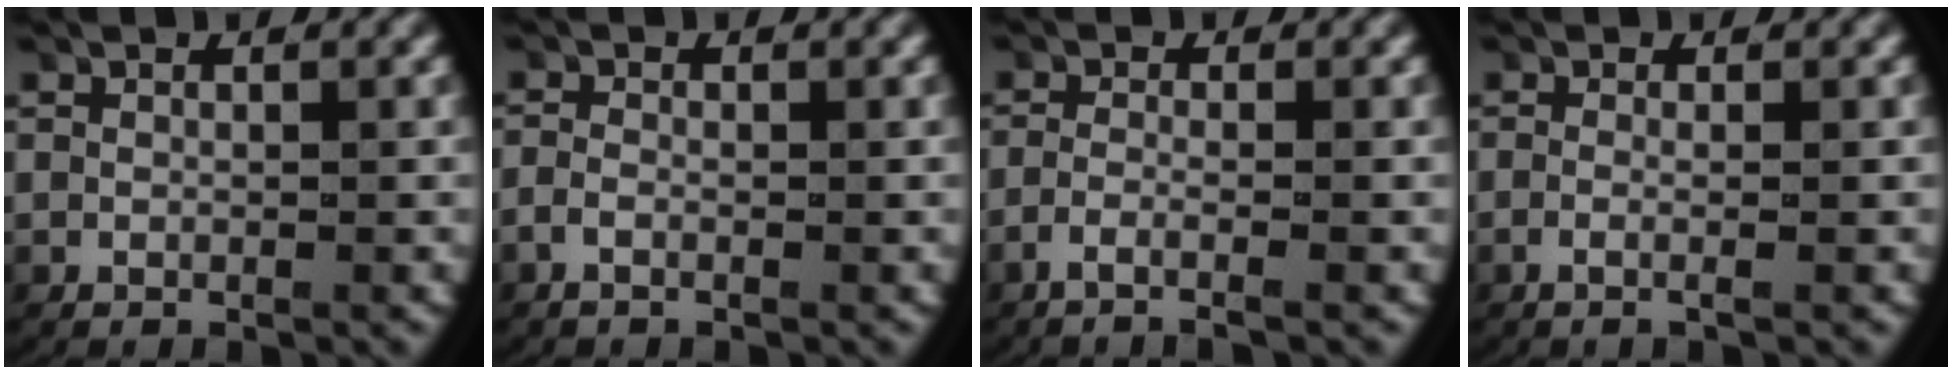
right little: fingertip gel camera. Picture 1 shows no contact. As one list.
[{"total": 1.0, "force": [-0.8, 0.2, 0.6], "torque": [-0.028, -0.006, -0.013]}, {"total": 2.6, "force": [-1.9, -0.2, 1.7], "torque": [-0.044, -0.008, -0.032]}, {"total": 1.5, "force": [-0.9, -0.2, 1.2], "torque": [-0.040, -0.009, -0.012]}]